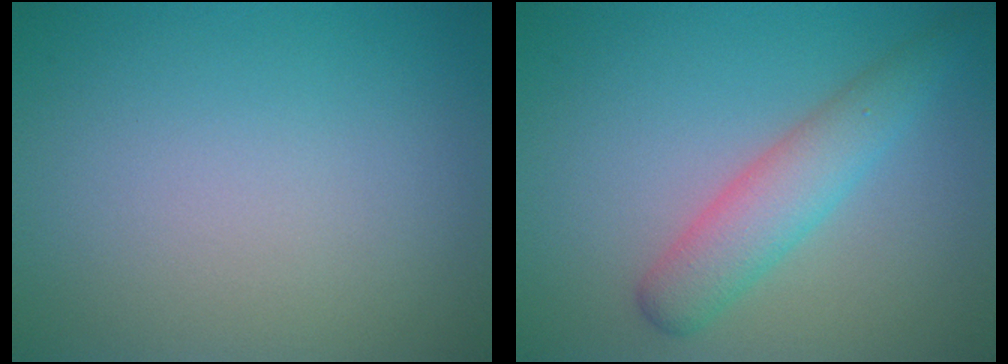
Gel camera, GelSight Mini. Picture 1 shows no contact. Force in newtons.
{"total": 3.8, "press": 3.8, "slide": 0.1}